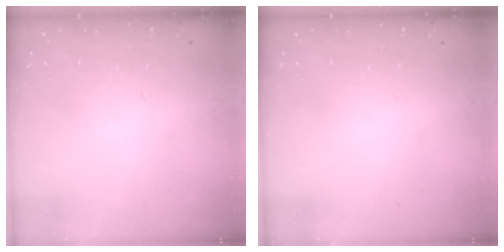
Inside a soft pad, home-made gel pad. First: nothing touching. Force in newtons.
{"total": 0.0}